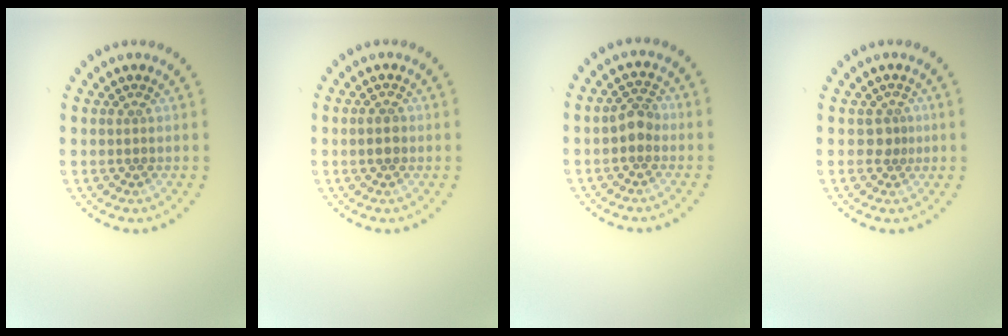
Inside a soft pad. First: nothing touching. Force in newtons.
{"total": 1.2, "press": 1.2, "slide": 0.2}
{"total": 2.1, "press": 2.0, "slide": 0.5}
{"total": 1.1, "press": 0.6, "slide": 0.9}